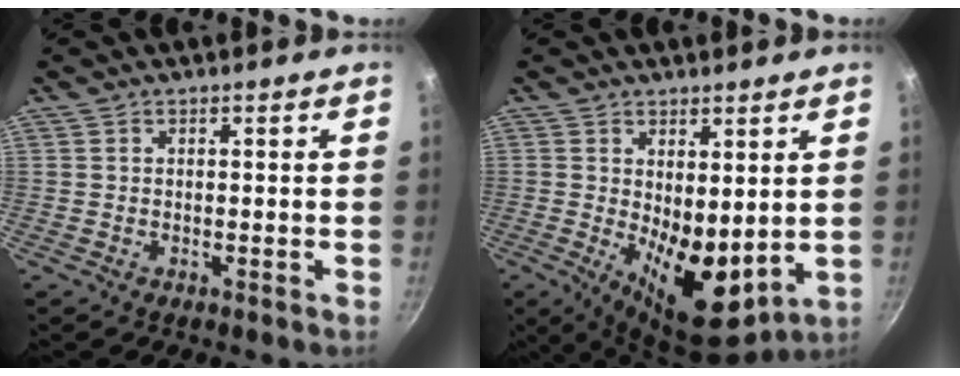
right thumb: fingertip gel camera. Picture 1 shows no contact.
{"total": 11.9, "force": [0.6, 5.8, 10.4], "torque": [-0.128, -0.037, 0.024]}